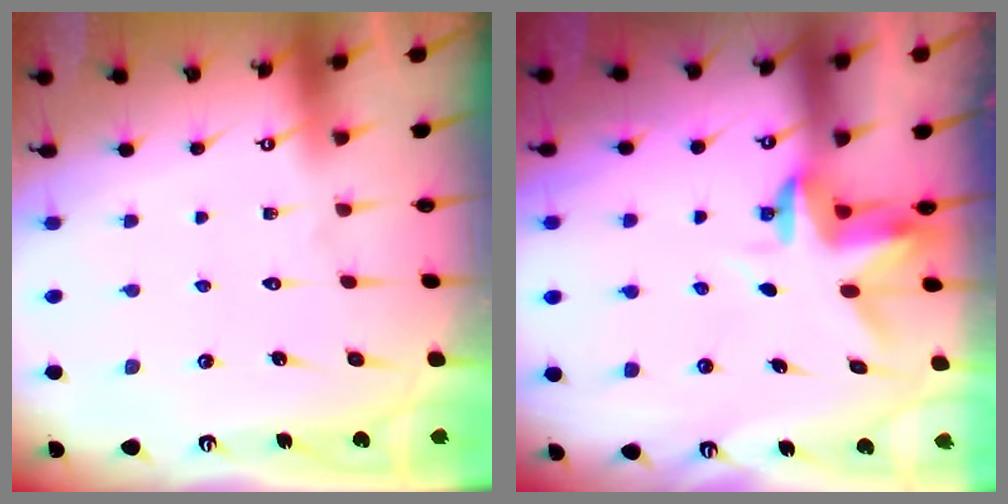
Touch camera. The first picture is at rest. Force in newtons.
{"total": 3.2, "press": 3.2, "slide": 0.3}